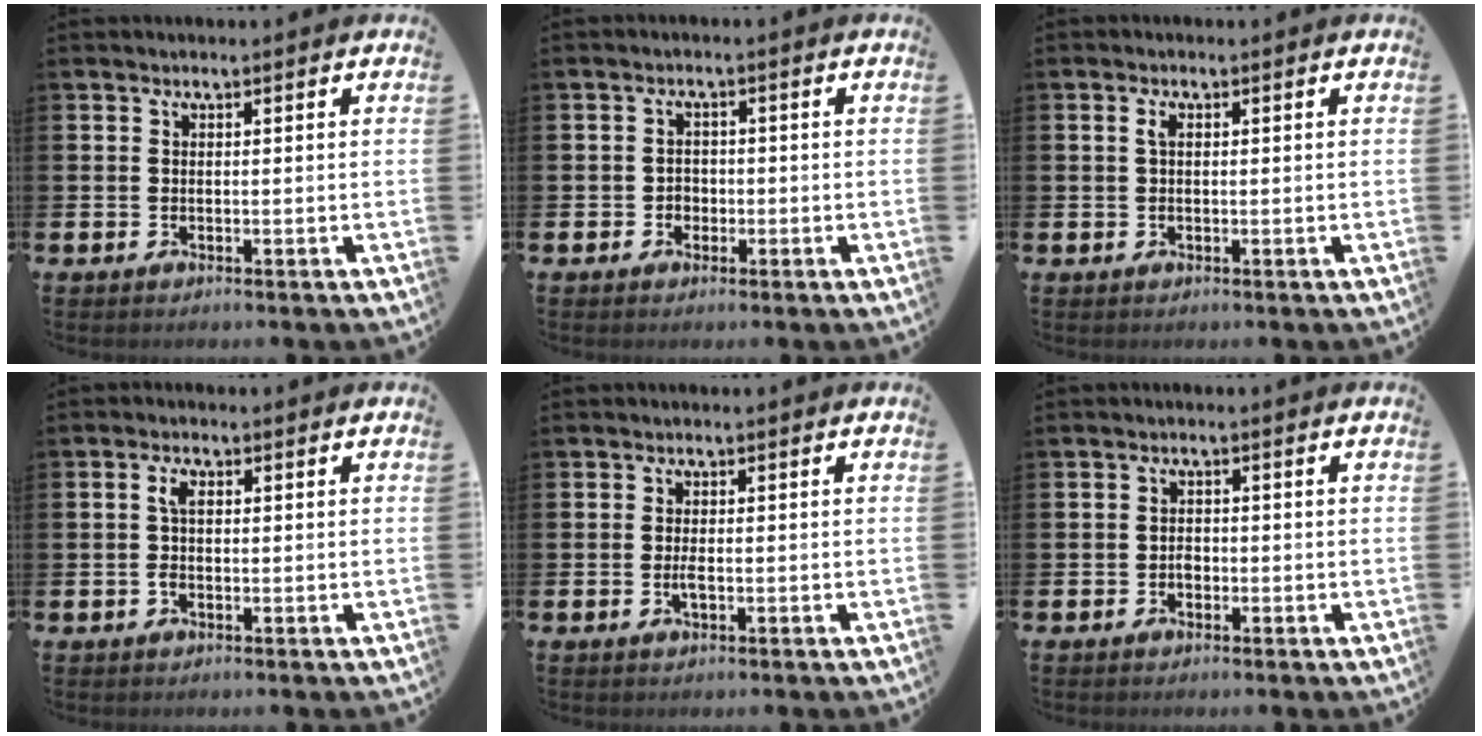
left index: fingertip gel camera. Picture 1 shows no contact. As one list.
[{"total": 1.9, "force": [-0.9, 1.6, 0.3], "torque": [-0.001, 0.000, -0.024]}, {"total": 1.2, "force": [0.3, 0.8, 0.9], "torque": [-0.017, 0.005, 0.004]}, {"total": 2.5, "force": [0.2, 1.3, 2.1], "torque": [-0.036, 0.005, -0.001]}, {"total": 1.6, "force": [-0.5, 0.6, 1.5], "torque": [-0.026, 0.000, -0.010]}, {"total": 1.3, "force": [-0.7, 1.0, 0.6], "torque": [-0.011, 0.004, -0.014]}]